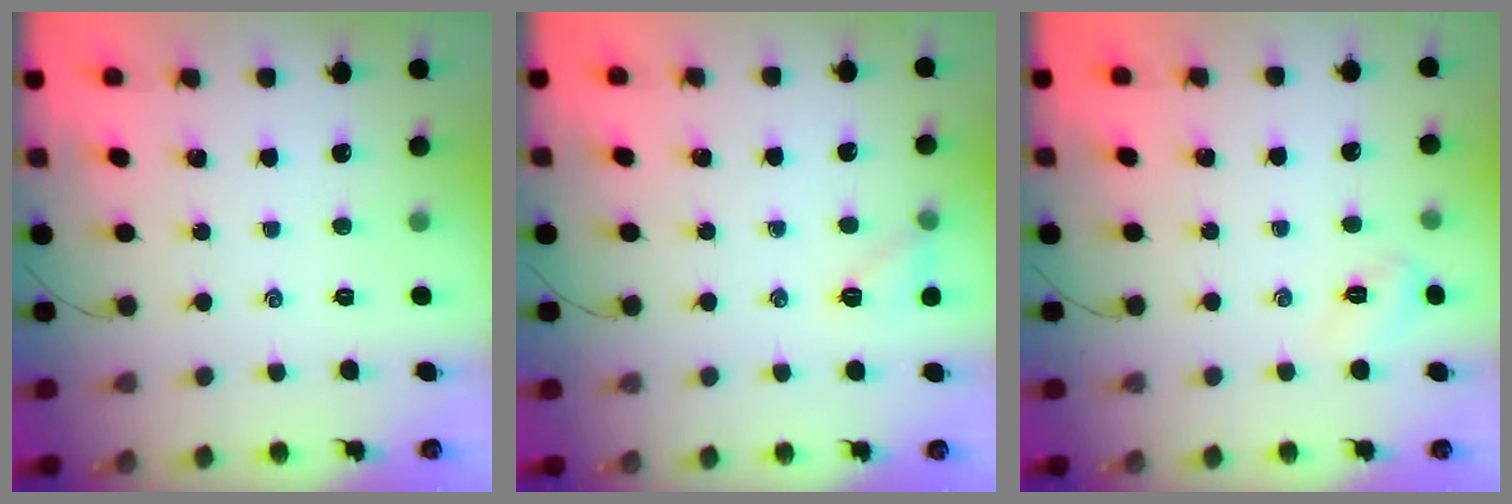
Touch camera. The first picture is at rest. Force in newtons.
{"total": 7.0, "press": 6.8, "slide": 1.6}
{"total": 6.9, "press": 6.7, "slide": 1.6}